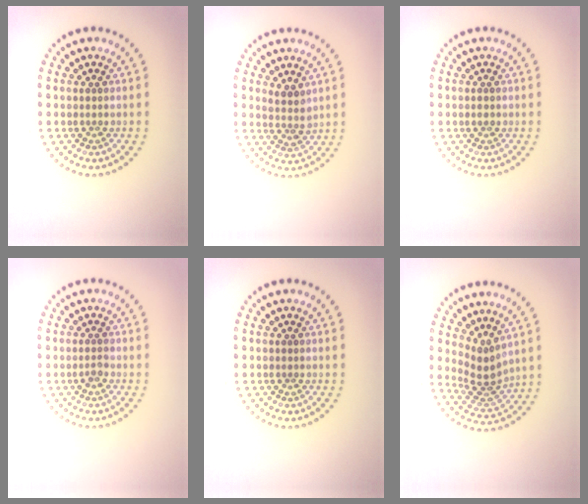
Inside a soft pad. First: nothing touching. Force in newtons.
{"total": 1.9, "press": 1.6, "slide": 1.1}
{"total": 0.8, "press": 0.8, "slide": 0.1}
{"total": 0.8, "press": 0.7, "slide": 0.2}
{"total": 0.0}
{"total": 2.9, "press": 2.1, "slide": 2.0}